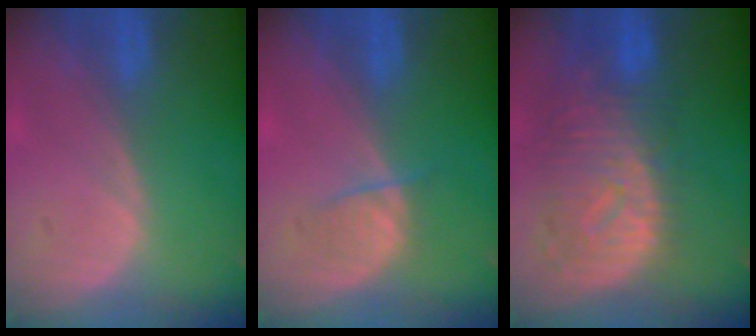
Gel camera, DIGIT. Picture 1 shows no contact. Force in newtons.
{"total": 2.1, "press": 2.1, "slide": 0.3}
{"total": 10.9, "press": 9.7, "slide": 4.9}